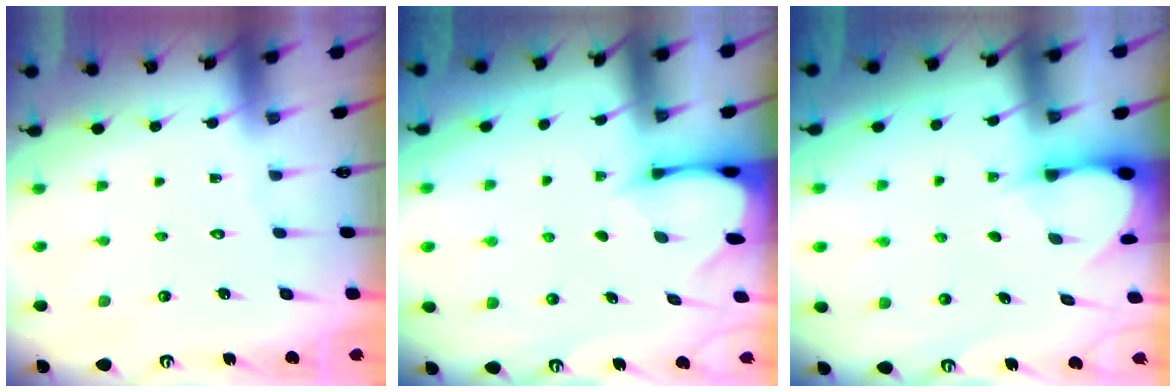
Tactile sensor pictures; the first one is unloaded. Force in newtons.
{"total": 2.6, "press": 2.6, "slide": 0.3}
{"total": 3.1, "press": 3.1, "slide": 0.4}